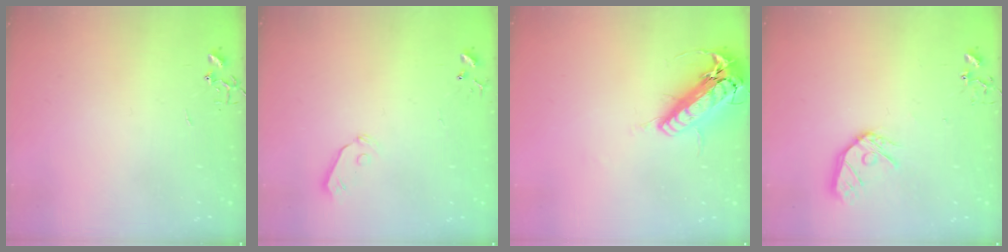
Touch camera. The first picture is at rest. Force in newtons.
{"total": 5.5, "press": 5.4, "slide": 0.6}
{"total": 18.2, "press": 17.8, "slide": 3.8}
{"total": 11.3, "press": 11.2, "slide": 1.3}